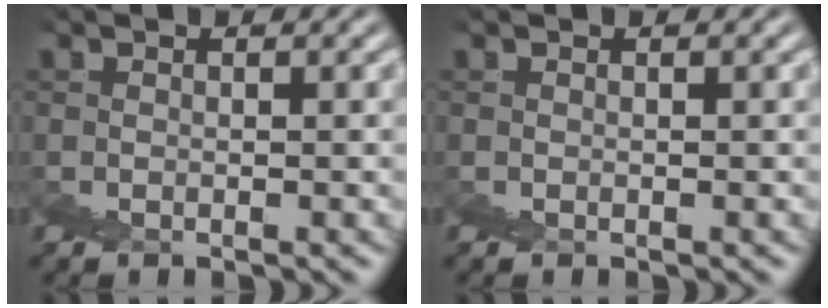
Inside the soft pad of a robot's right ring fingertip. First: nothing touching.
{"total": 0.0}